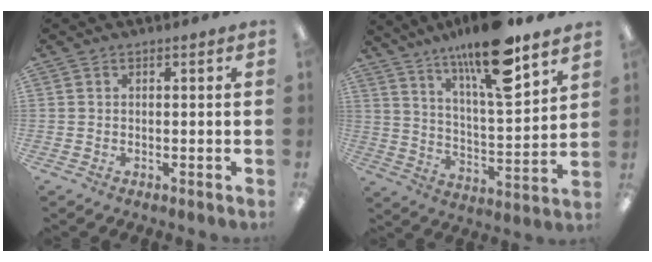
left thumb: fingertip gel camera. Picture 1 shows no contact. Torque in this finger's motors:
{"motor_torque": [1.41, 0.83, 1.75, -1.02, 0.19]}